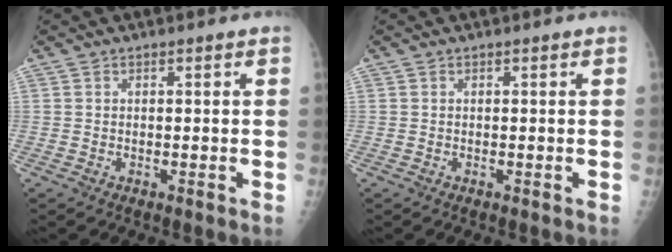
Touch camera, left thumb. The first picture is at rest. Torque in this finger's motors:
{"motor_torque": [-0.04, 0.04, -0.01, 0.00, 0.00]}